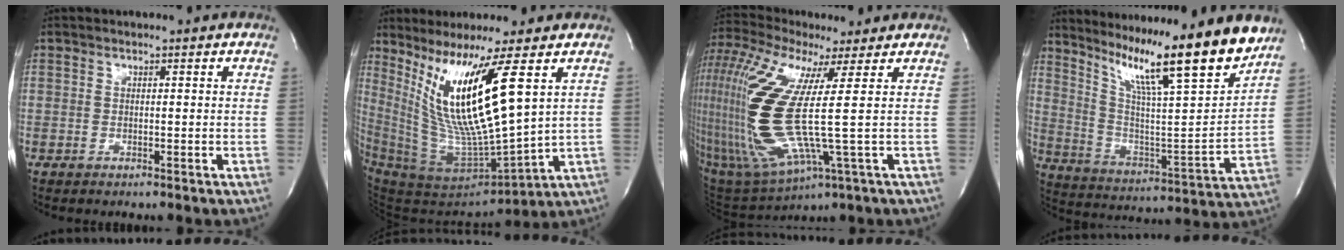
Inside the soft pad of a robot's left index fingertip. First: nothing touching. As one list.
[{"total": 15.9, "force": [6.7, -0.4, 14.4], "torque": [-0.287, -0.033, 0.133]}, {"total": 22.6, "force": [1.8, 3.8, 22.2], "torque": [-0.534, -0.007, 0.036]}, {"total": 20.0, "force": [15.7, -0.6, 12.5], "torque": [-0.206, -0.033, 0.248]}]